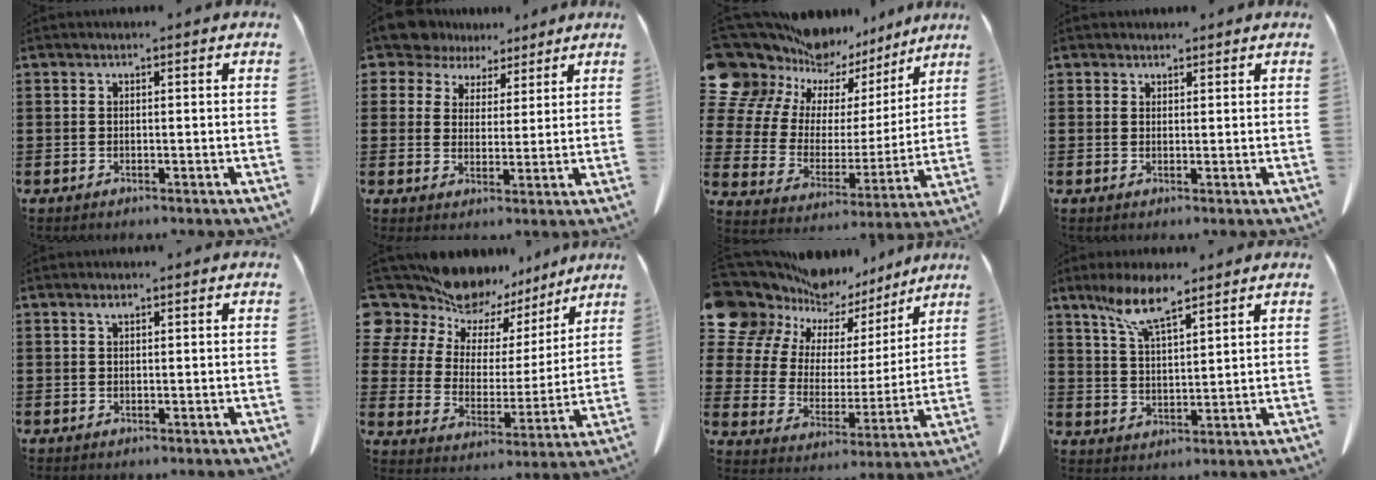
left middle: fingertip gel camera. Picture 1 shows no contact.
{"total": 7.1, "force": [6.0, 3.6, 1.0], "torque": [-0.057, -0.014, 0.115]}
{"total": 9.9, "force": [8.1, 5.7, 0.7], "torque": [-0.062, -0.074, 0.144]}
{"total": 1.9, "force": [1.7, 0.8, 0.0], "torque": [-0.007, 0.002, 0.036]}
{"total": 0.8, "force": [0.5, 0.2, 0.6], "torque": [-0.013, -0.001, 0.010]}
{"total": 10.7, "force": [9.5, 4.9, 1.1], "torque": [-0.070, -0.079, 0.177]}
{"total": 8.8, "force": [7.1, 5.2, 0.2], "torque": [-0.059, -0.063, 0.131]}
{"total": 8.2, "force": [5.9, 1.8, 5.3], "torque": [-0.118, -0.008, 0.108]}